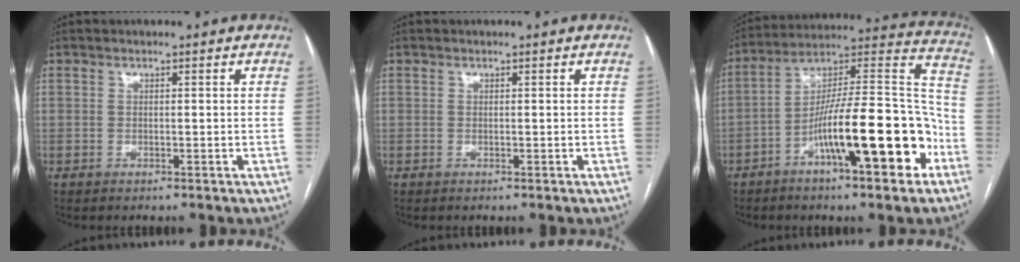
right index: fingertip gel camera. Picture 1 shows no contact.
{"total": 0.0}
{"total": 20.2, "force": [-8.4, 3.6, 18.0], "torque": [-0.272, 0.024, -0.127]}